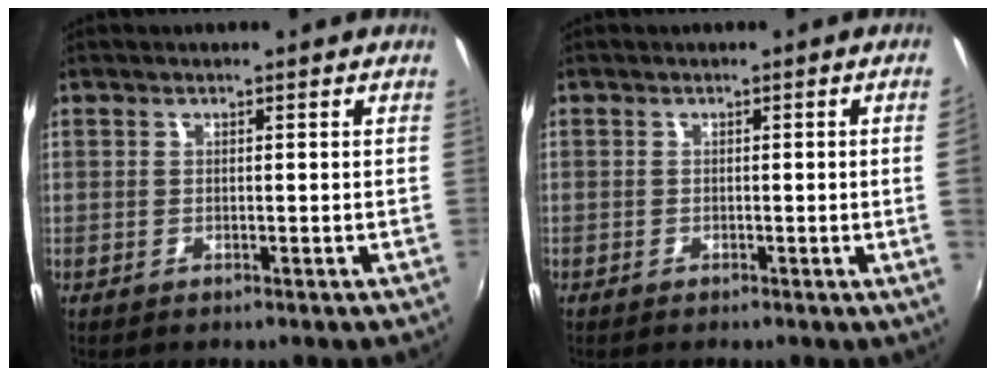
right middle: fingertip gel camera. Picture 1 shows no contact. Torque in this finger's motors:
{"motor_torque": [1.03, -1.11, -0.32, -0.21]}